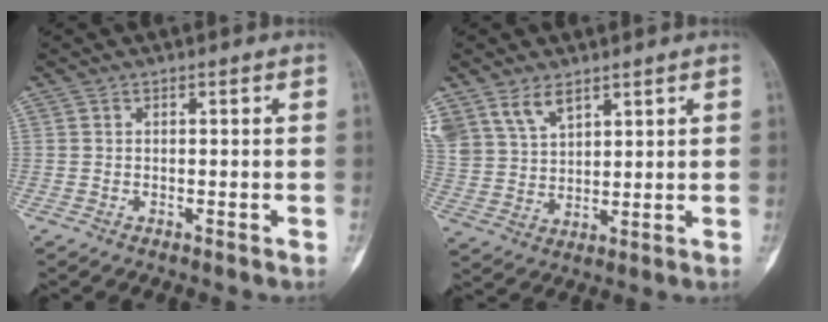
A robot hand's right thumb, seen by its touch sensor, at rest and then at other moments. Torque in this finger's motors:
{"motor_torque": [-0.76, 1.13, 0.97, 0.58, 0.10]}